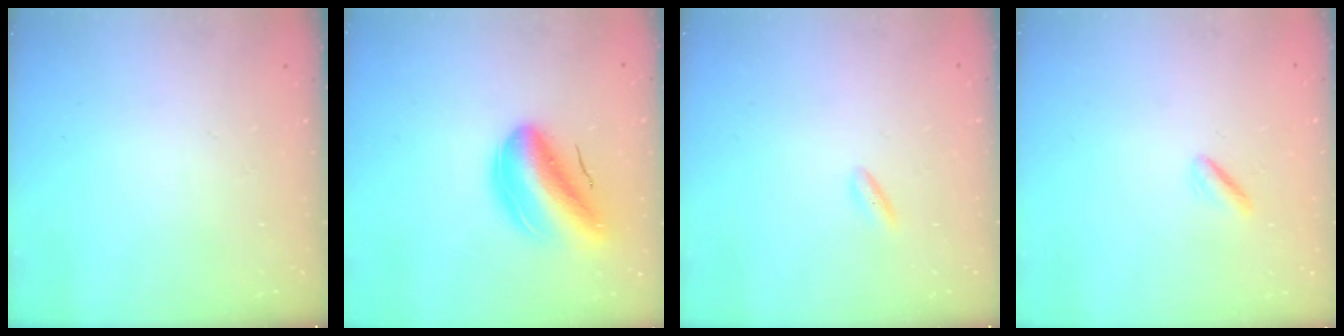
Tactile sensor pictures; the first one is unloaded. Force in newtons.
{"total": 14.0, "press": 13.5, "slide": 3.9}
{"total": 2.0, "press": 1.9, "slide": 0.6}
{"total": 0.8, "press": 0.6, "slide": 0.6}